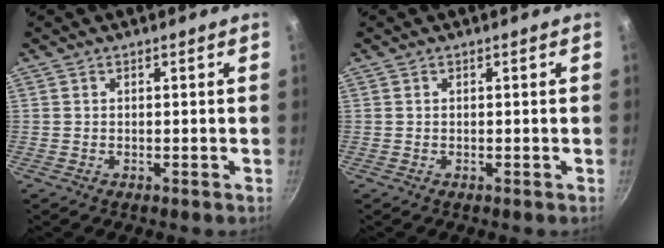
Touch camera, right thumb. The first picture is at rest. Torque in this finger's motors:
{"motor_torque": [-0.04, 0.21, -0.17, 0.16, 0.00]}